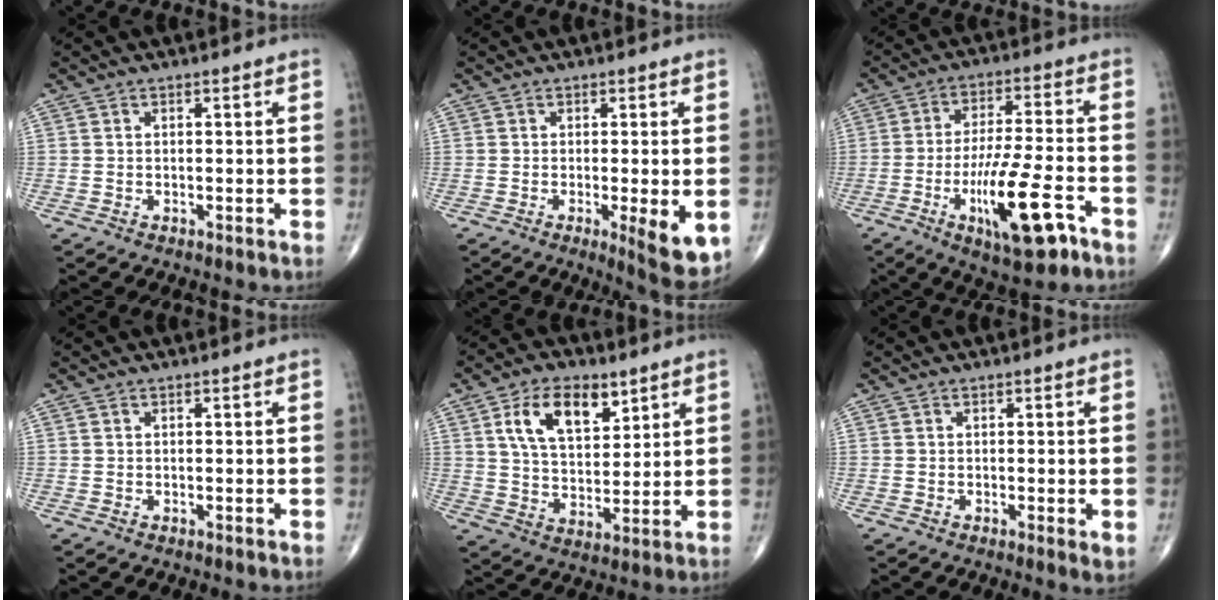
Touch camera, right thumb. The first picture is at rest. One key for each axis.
{"total": 7.7, "fx": -1.7, "fy": 1.7, "fz": 7.3, "tx": -0.102, "ty": -0.022, "tz": -0.022}
{"total": 15.1, "fx": -6.7, "fy": 3.9, "fz": 13.0, "tx": -0.232, "ty": 0.023, "tz": -0.102}
{"total": 0.0}
{"total": 12.8, "fx": 6.1, "fy": 7.1, "fz": 8.7, "tx": -0.126, "ty": -0.025, "tz": 0.115}
{"total": 1.7, "fx": 0.1, "fy": 0.4, "fz": 1.7, "tx": -0.027, "ty": -0.008, "tz": 0.002}